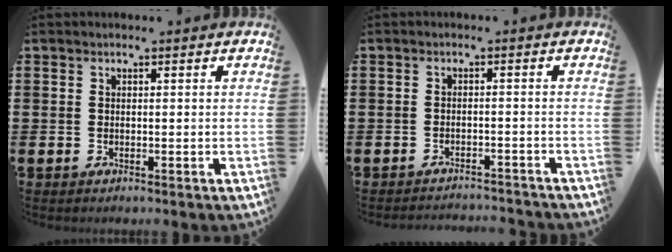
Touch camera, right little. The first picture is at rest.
{"total": 1.7, "force": [-1.7, -0.1, -0.1], "torque": [-0.002, 0.004, -0.036]}